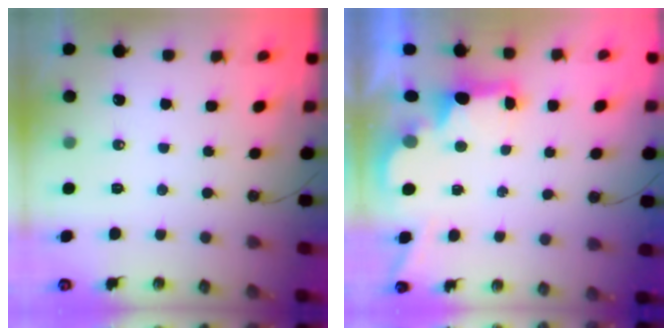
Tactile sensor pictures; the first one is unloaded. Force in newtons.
{"total": 2.9, "press": 2.7, "slide": 0.9}